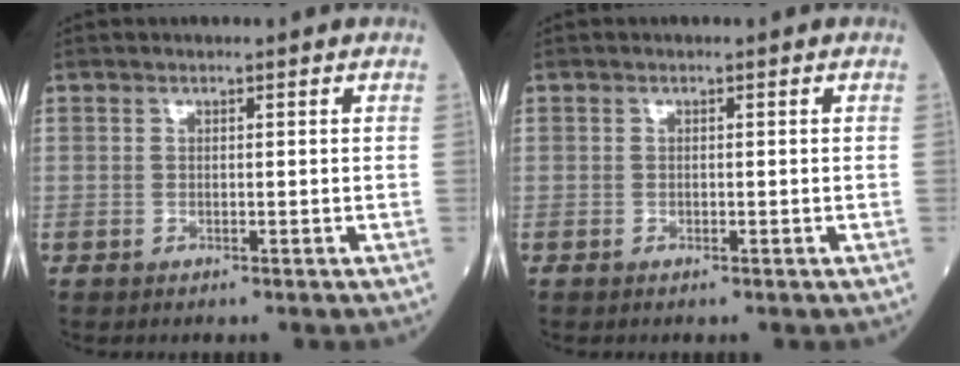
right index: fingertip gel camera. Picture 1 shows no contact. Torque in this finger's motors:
{"motor_torque": [-0.07, 0.17, -0.08, -0.02]}